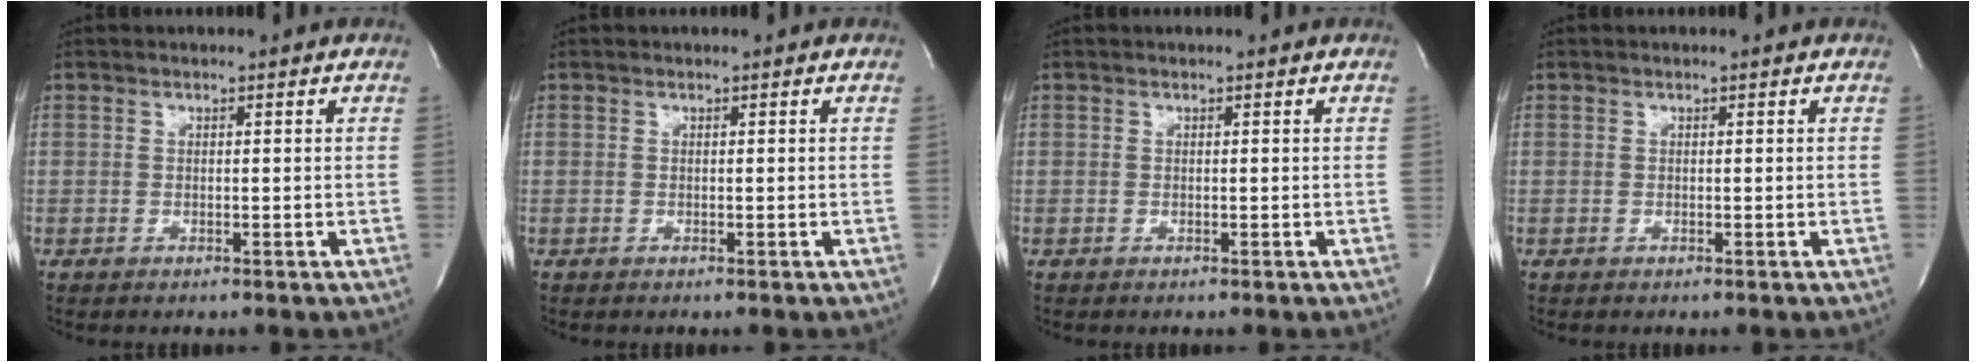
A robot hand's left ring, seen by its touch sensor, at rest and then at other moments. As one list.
[{"total": 0.0}, {"total": 0.0}, {"total": 0.0}]